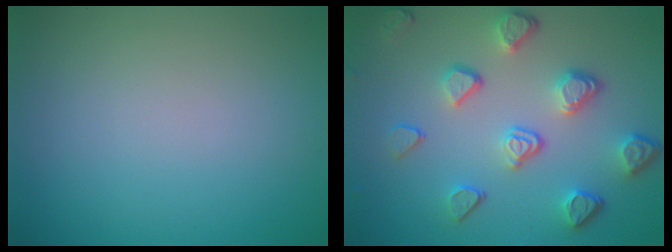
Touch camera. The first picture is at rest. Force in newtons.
{"total": 5.0, "press": 3.7, "slide": 3.3}